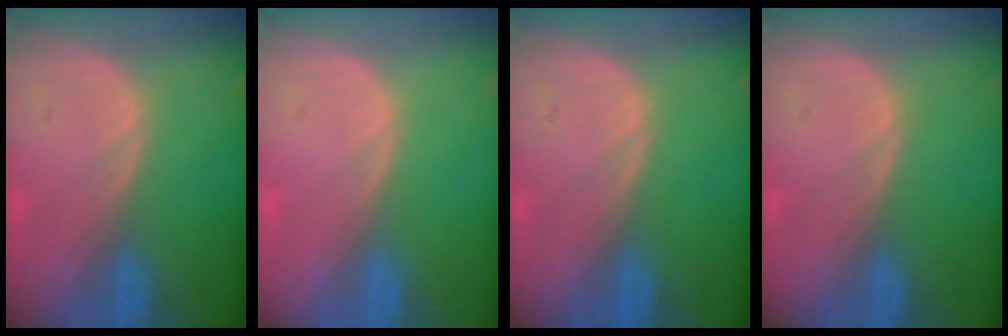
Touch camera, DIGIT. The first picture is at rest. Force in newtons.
{"total": 0.6, "press": 0.1, "slide": 0.6}
{"total": 0.0}
{"total": 0.0}